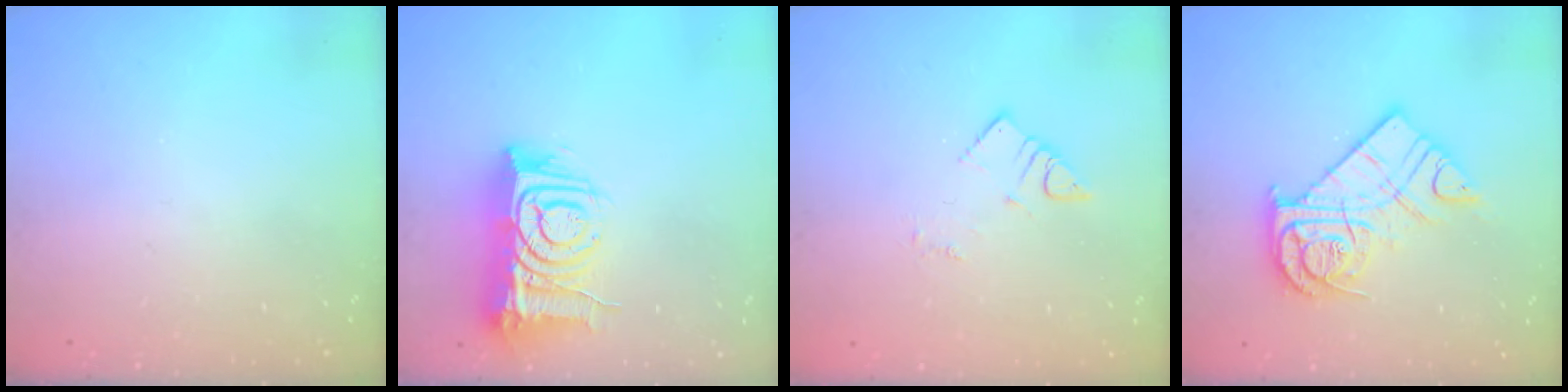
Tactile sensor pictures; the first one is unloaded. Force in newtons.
{"total": 14.6, "press": 14.5, "slide": 1.5}
{"total": 3.4, "press": 3.4, "slide": 0.1}
{"total": 14.8, "press": 14.7, "slide": 1.2}